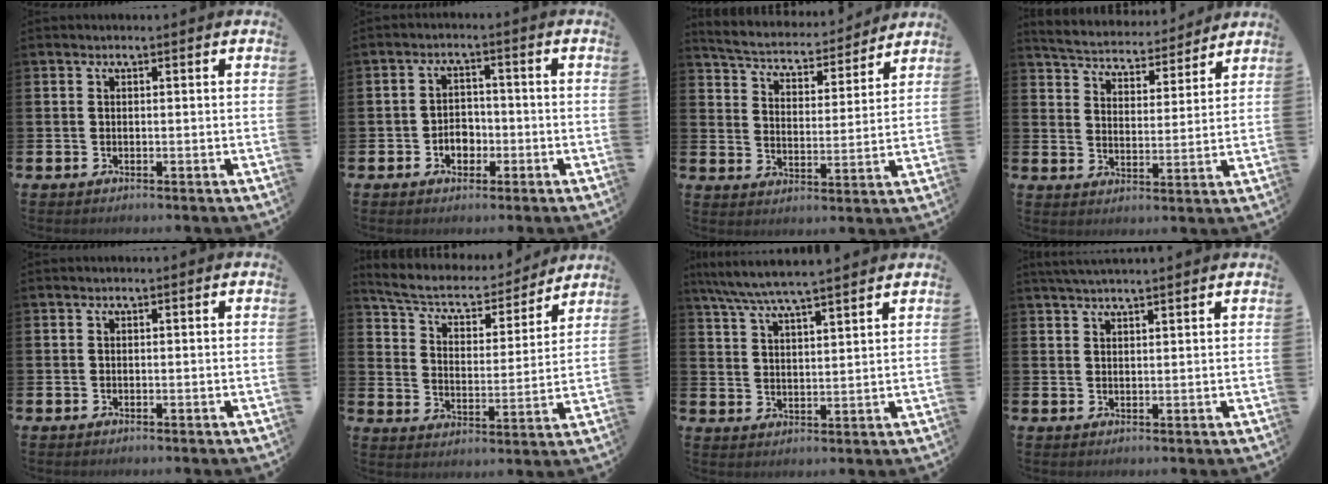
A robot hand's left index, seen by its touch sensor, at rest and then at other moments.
{"total": 3.2, "force": [-1.3, 2.4, 1.6], "torque": [-0.021, 0.000, -0.031]}
{"total": 4.9, "force": [4.7, 1.2, 0.6], "torque": [-0.046, -0.040, 0.076]}
{"total": 5.1, "force": [5.0, 1.1, 0.3], "torque": [-0.036, -0.039, 0.086]}
{"total": 0.0}
{"total": 6.7, "force": [6.1, 2.1, 1.8], "torque": [-0.076, -0.044, 0.101]}
{"total": 6.7, "force": [6.3, 0.1, 2.3], "torque": [-0.070, -0.025, 0.114]}
{"total": 2.8, "force": [2.7, 0.0, 0.7], "torque": [-0.015, -0.009, 0.050]}